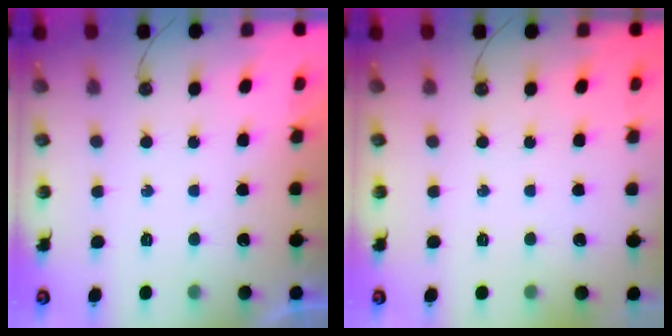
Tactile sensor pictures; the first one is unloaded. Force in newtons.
{"total": 0.0}